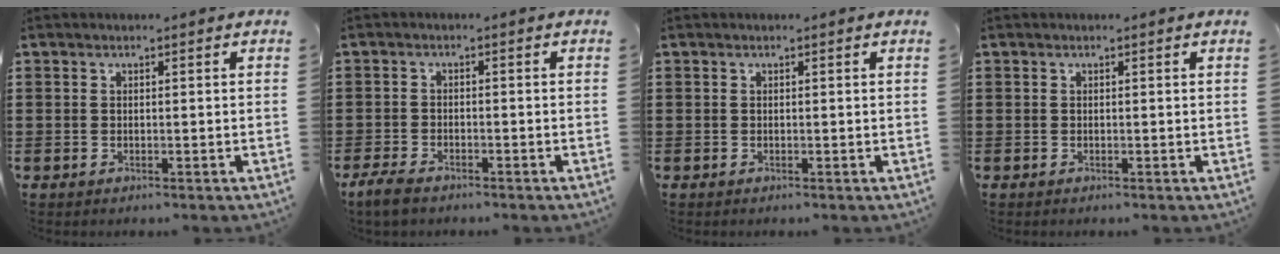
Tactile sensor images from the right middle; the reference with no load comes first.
{"total": 2.6, "force": [-2.1, 0.9, 1.3], "torque": [-0.038, 0.003, -0.046]}
{"total": 0.0}
{"total": 0.0}